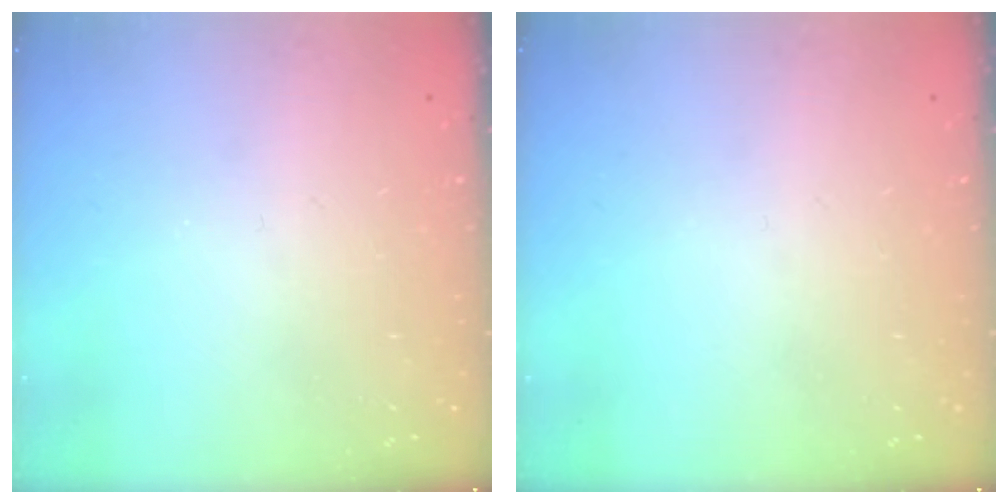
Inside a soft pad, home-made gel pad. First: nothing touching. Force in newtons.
{"total": 0.0}